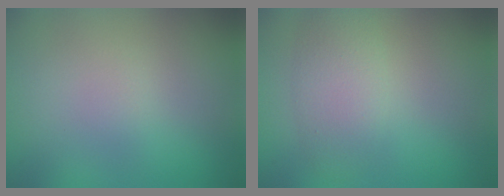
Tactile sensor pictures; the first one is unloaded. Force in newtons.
{"total": 3.4, "press": 3.4, "slide": 0.3}